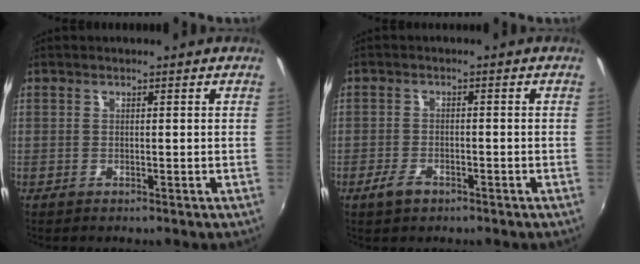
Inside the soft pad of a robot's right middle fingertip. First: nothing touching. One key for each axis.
{"total": 3.4, "fx": -2.3, "fy": 1.7, "fz": 1.9, "tx": -0.049, "ty": -0.004, "tz": -0.043}